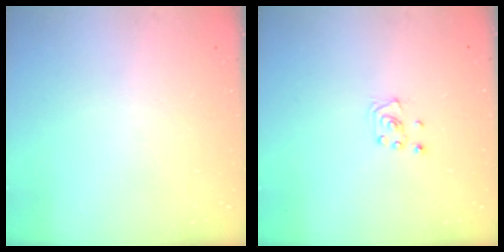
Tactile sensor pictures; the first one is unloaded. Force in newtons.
{"total": 3.0, "press": 2.9, "slide": 0.3}